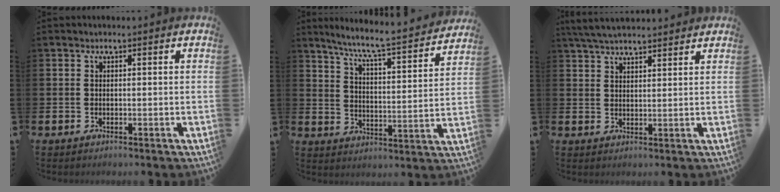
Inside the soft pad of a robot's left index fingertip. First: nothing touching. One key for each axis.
{"total": 7.5, "fx": 6.8, "fy": 0.1, "fz": 3.2, "tx": -0.081, "ty": -0.055, "tz": 0.111}
{"total": 4.6, "fx": 4.4, "fy": 0.7, "fz": 1.2, "tx": -0.038, "ty": -0.010, "tz": 0.082}